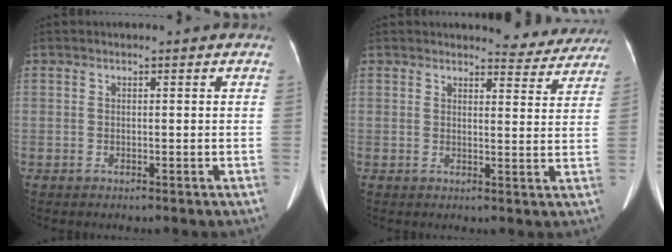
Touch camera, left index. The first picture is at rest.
{"total": 6.5, "force": [6.3, 1.5, 0.4], "torque": [0.008, -0.018, 0.058]}